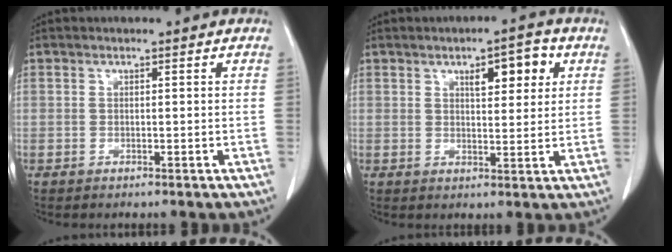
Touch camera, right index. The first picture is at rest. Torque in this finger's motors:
{"motor_torque": [0.43, 0.43, 0.12, 0.06]}